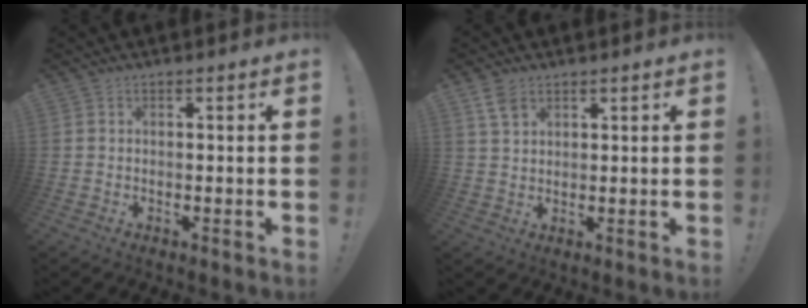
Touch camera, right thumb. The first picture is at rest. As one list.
[{"total": 4.5, "force": [2.9, 2.5, 2.4], "torque": [-0.037, -0.012, 0.054]}]